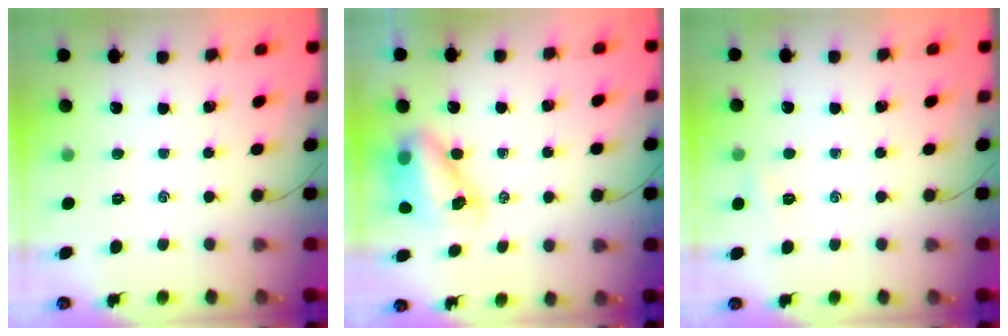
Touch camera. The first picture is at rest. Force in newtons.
{"total": 8.1, "press": 7.9, "slide": 1.9}
{"total": 3.4, "press": 3.2, "slide": 0.9}